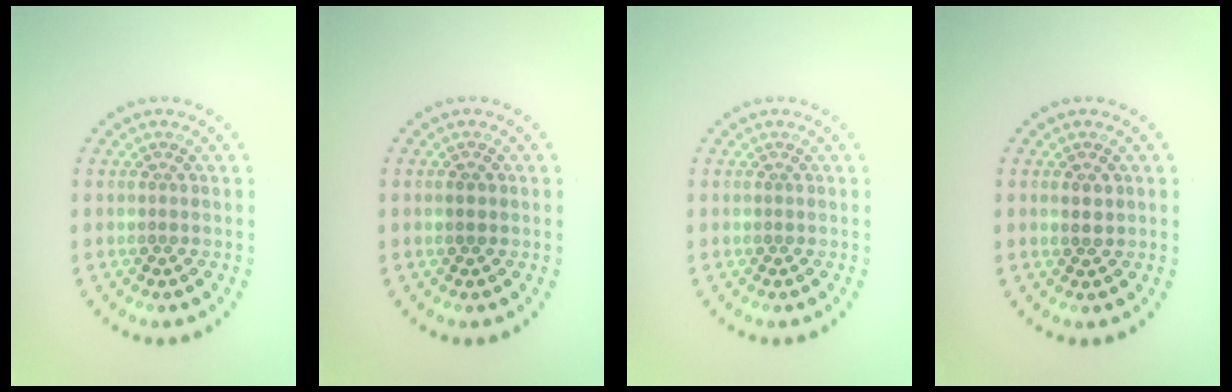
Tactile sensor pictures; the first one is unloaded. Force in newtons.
{"total": 1.1, "press": 1.1, "slide": 0.1}
{"total": 0.0}
{"total": 1.1, "press": 1.1, "slide": 0.4}